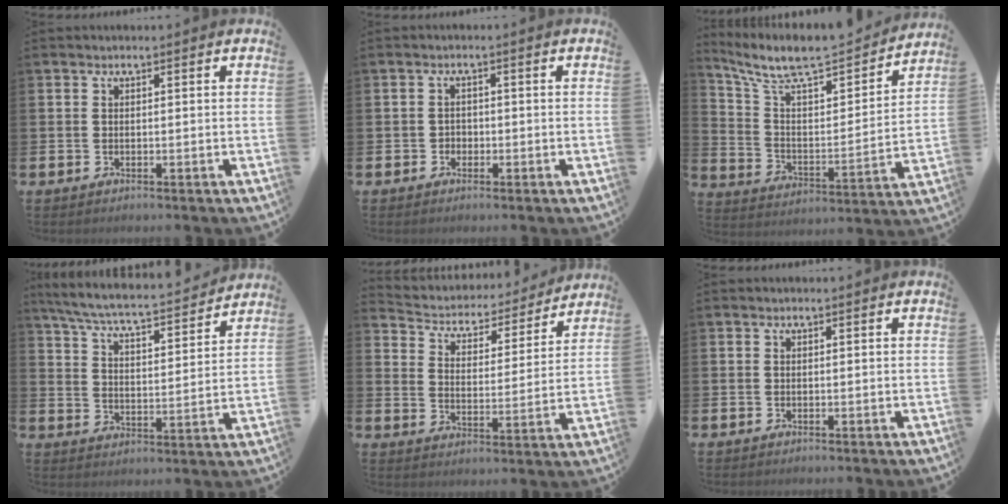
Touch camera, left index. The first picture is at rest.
{"total": 1.4, "force": [-0.6, 1.3, 0.2], "torque": [-0.004, 0.003, -0.016]}
{"total": 9.5, "force": [8.3, 2.4, 3.9], "torque": [-0.117, -0.058, 0.142]}
{"total": 6.5, "force": [6.0, 0.6, 2.3], "torque": [-0.075, -0.047, 0.099]}
{"total": 4.7, "force": [4.4, 1.7, 0.7], "torque": [-0.047, -0.039, 0.068]}
{"total": 0.0}